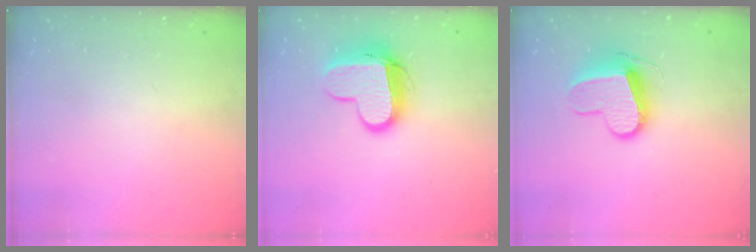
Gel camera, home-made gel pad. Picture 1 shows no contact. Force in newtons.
{"total": 12.4, "press": 12.4, "slide": 1.2}
{"total": 10.6, "press": 10.6, "slide": 0.4}